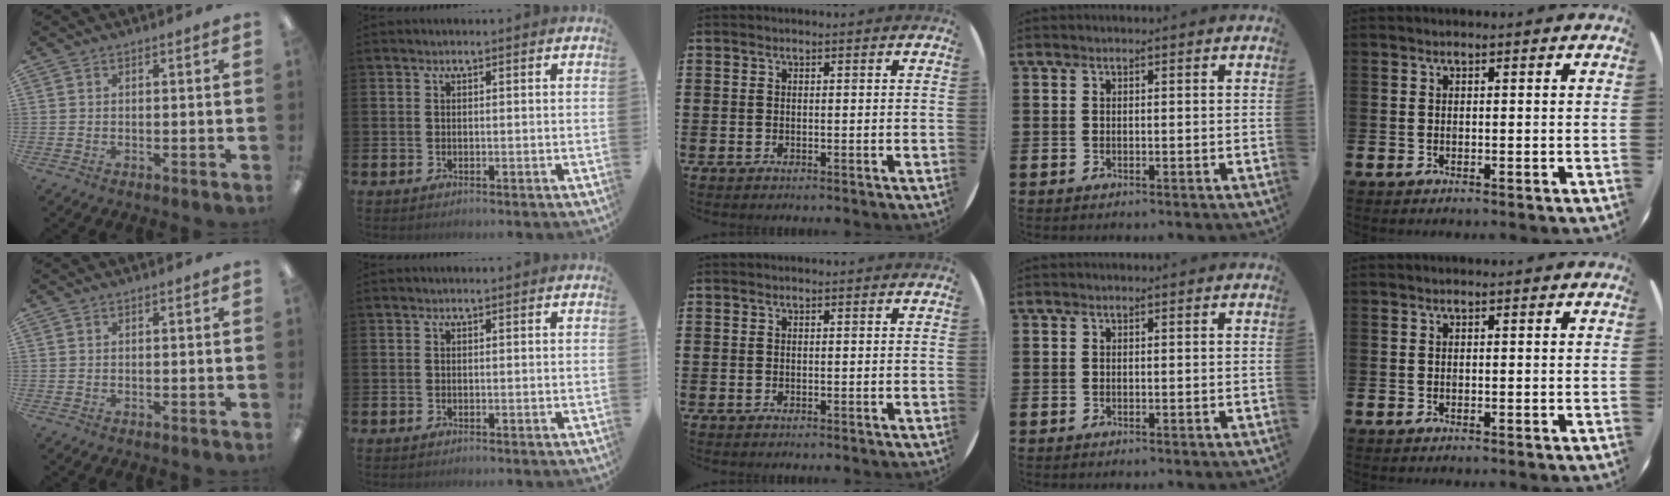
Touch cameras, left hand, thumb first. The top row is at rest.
{}